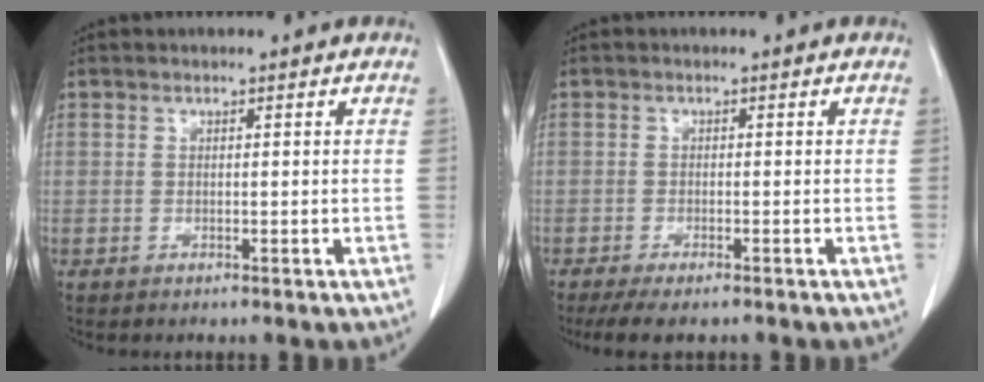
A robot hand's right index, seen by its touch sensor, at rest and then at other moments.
{"total": 5.6, "force": [-4.4, 1.2, 3.3], "torque": [-0.049, -0.012, -0.068]}